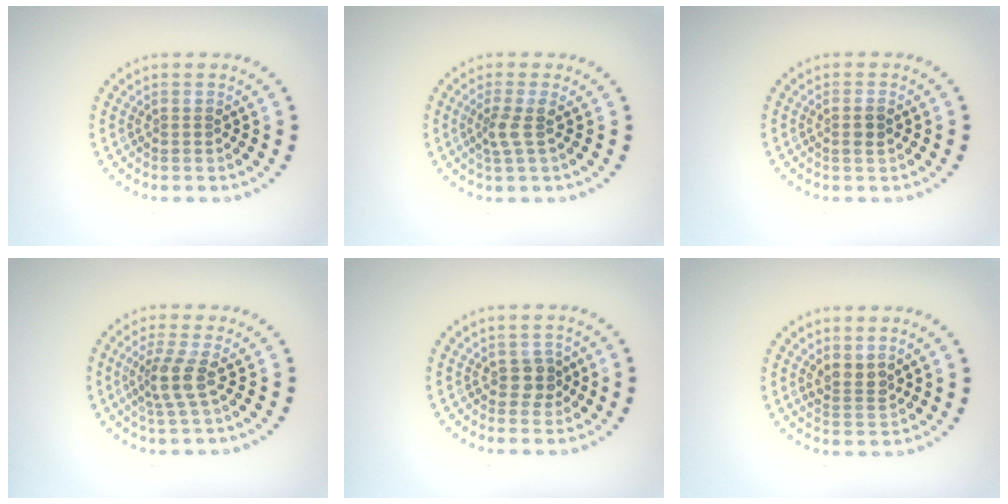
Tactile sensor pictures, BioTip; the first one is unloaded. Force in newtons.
{"total": 1.9, "press": 1.4, "slide": 1.3}
{"total": 1.2, "press": 1.2, "slide": 0.4}
{"total": 2.7, "press": 2.0, "slide": 1.8}
{"total": 1.5, "press": 1.4, "slide": 0.5}
{"total": 1.9, "press": 1.6, "slide": 1.0}